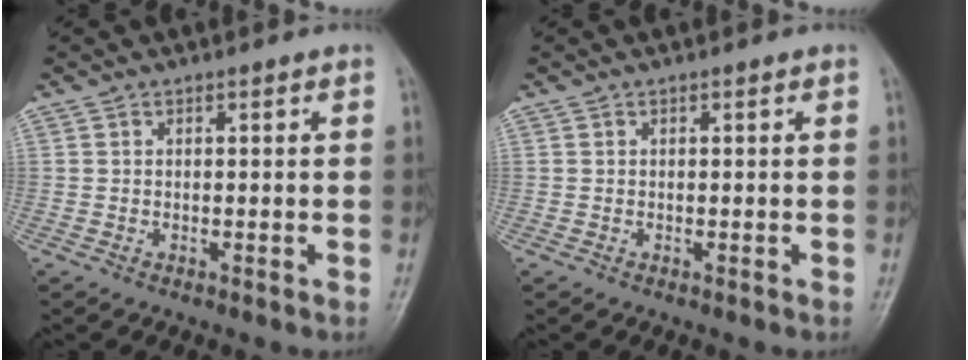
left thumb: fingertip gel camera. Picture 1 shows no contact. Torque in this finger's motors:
{"motor_torque": [-0.02, 0.02, -0.01, -0.01, 0.00]}